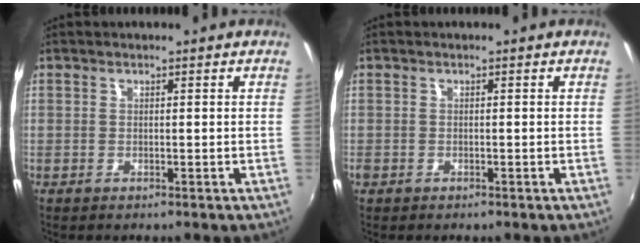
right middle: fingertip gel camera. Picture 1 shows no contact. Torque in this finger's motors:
{"motor_torque": [0.34, -0.33, 0.23, 0.21]}